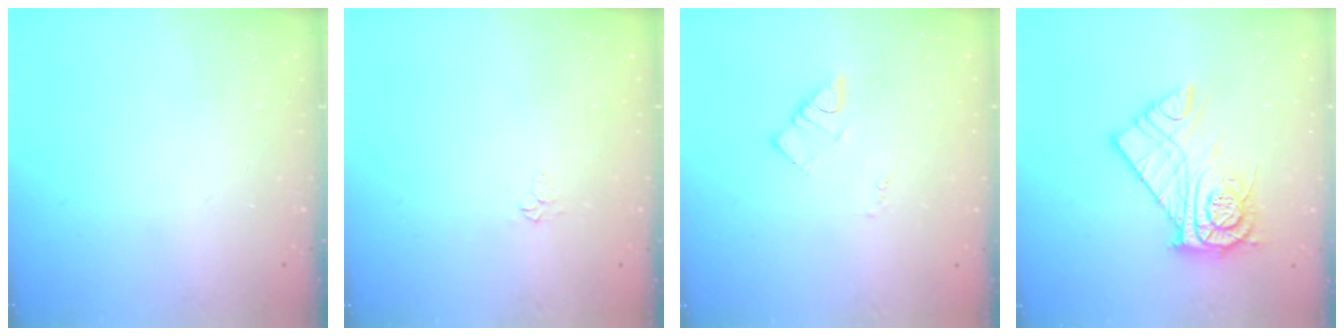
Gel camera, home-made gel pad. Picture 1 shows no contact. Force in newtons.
{"total": 3.3, "press": 3.2, "slide": 0.4}
{"total": 2.7, "press": 2.7, "slide": 0.4}
{"total": 14.0, "press": 13.9, "slide": 1.4}